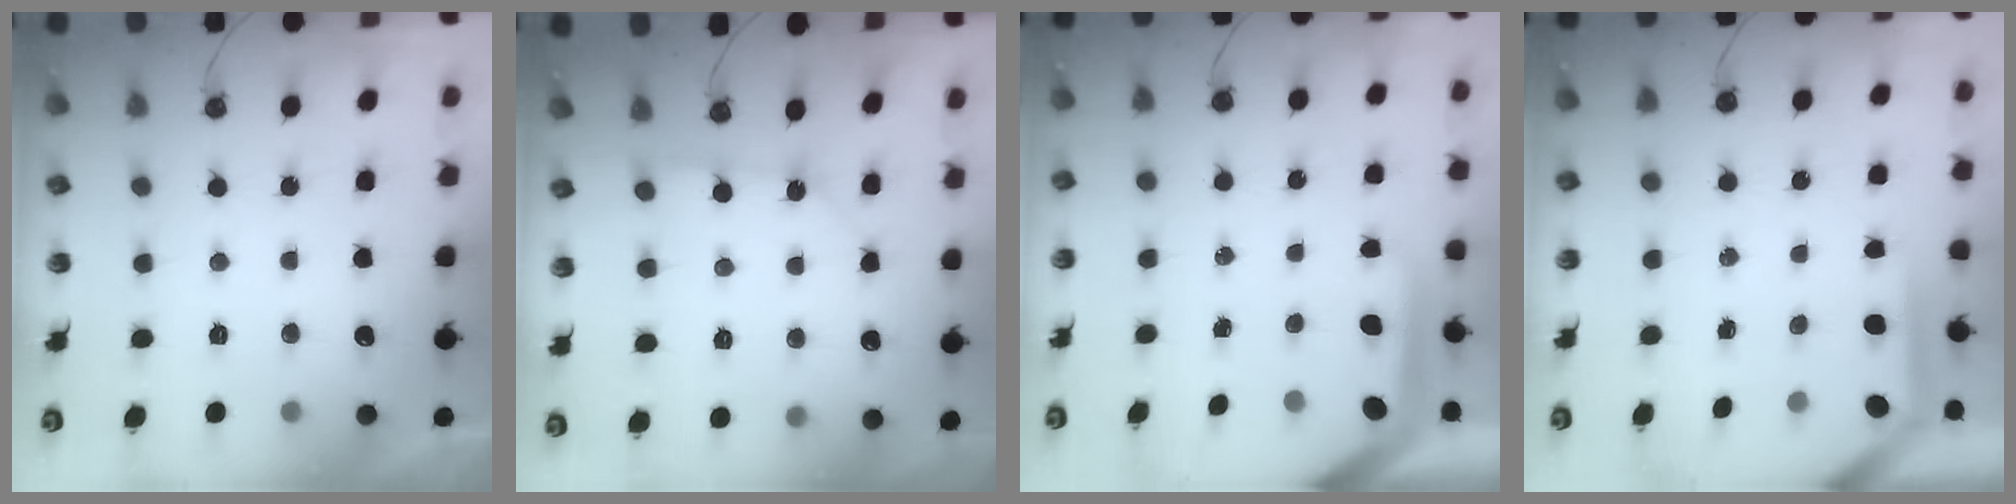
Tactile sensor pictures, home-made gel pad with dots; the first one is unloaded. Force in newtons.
{"total": 3.7, "press": 3.7, "slide": 0.2}
{"total": 8.1, "press": 8.1, "slide": 0.8}
{"total": 4.0, "press": 4.0, "slide": 0.3}